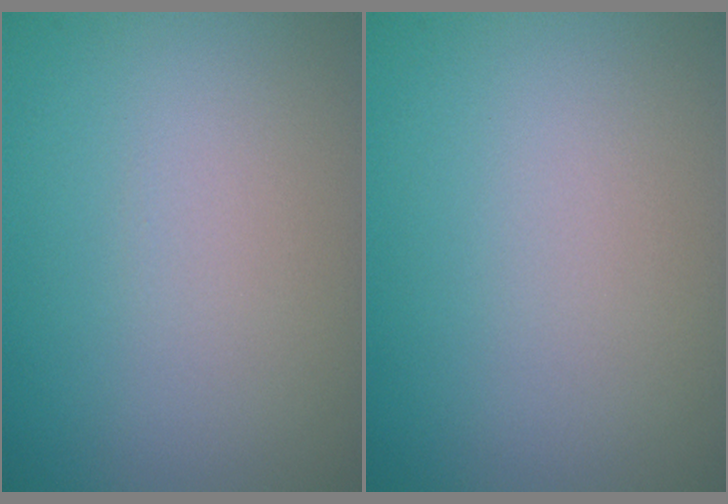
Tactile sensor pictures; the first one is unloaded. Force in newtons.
{"total": 0.0}